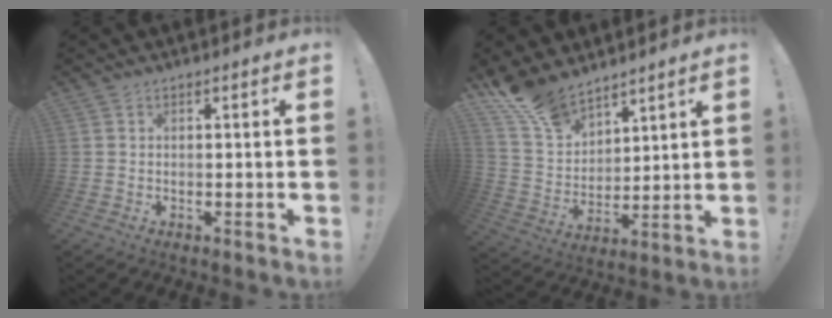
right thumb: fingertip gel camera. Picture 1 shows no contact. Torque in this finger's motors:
{"motor_torque": [-0.52, 1.88, 0.56, 1.31, 0.01]}